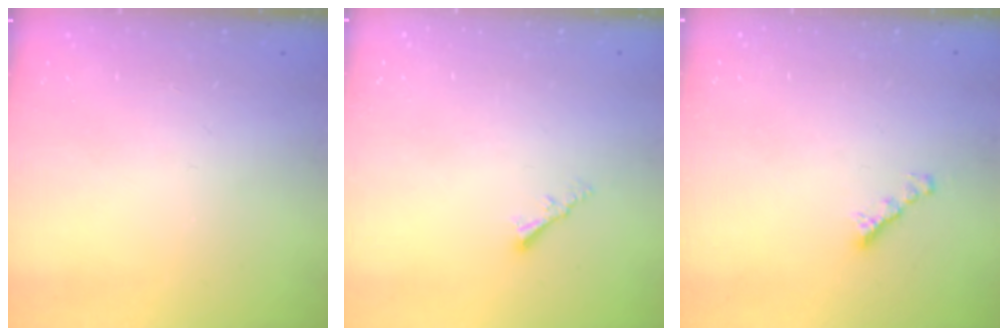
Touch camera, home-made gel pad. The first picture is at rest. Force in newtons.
{"total": 2.2, "press": 2.2, "slide": 0.4}
{"total": 2.5, "press": 2.5, "slide": 0.5}